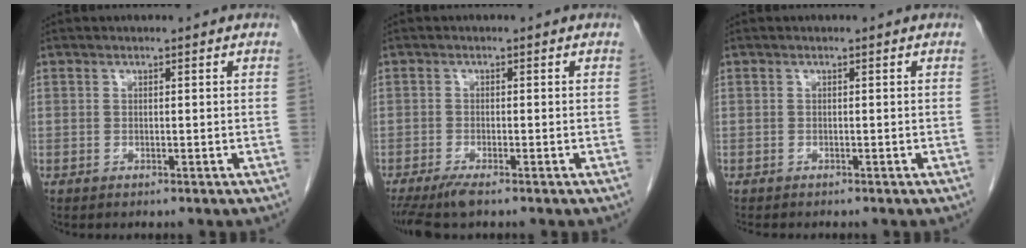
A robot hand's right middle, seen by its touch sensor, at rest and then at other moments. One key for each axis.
{"total": 4.0, "fx": -3.0, "fy": 0.3, "fz": 2.6, "tx": -0.048, "ty": -0.011, "tz": -0.055}
{"total": 2.0, "fx": -1.7, "fy": 0.4, "fz": 0.8, "tx": -0.020, "ty": -0.008, "tz": -0.020}